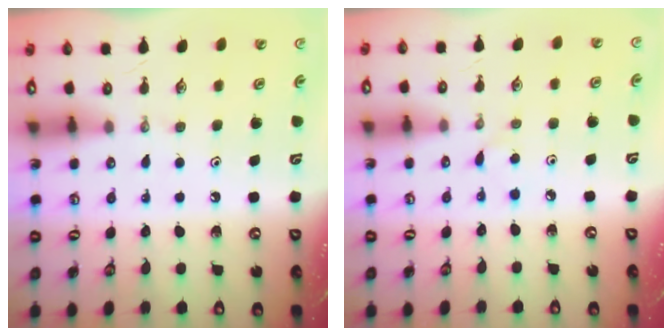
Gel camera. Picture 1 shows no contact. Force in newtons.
{"total": 2.9, "press": 2.9, "slide": 0.3}